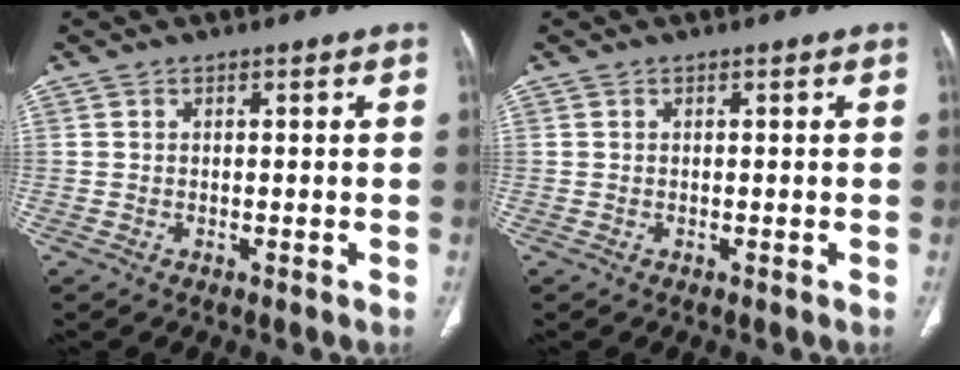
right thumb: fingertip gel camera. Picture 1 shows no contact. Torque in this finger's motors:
{"motor_torque": [-0.01, 0.00, -0.05, 0.05, 0.00]}